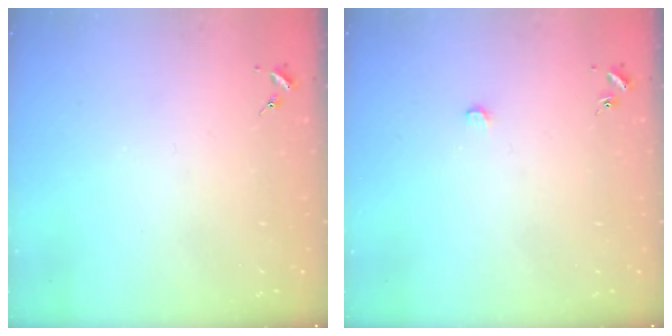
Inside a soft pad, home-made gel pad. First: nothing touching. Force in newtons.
{"total": 3.8, "press": 3.8, "slide": 0.4}